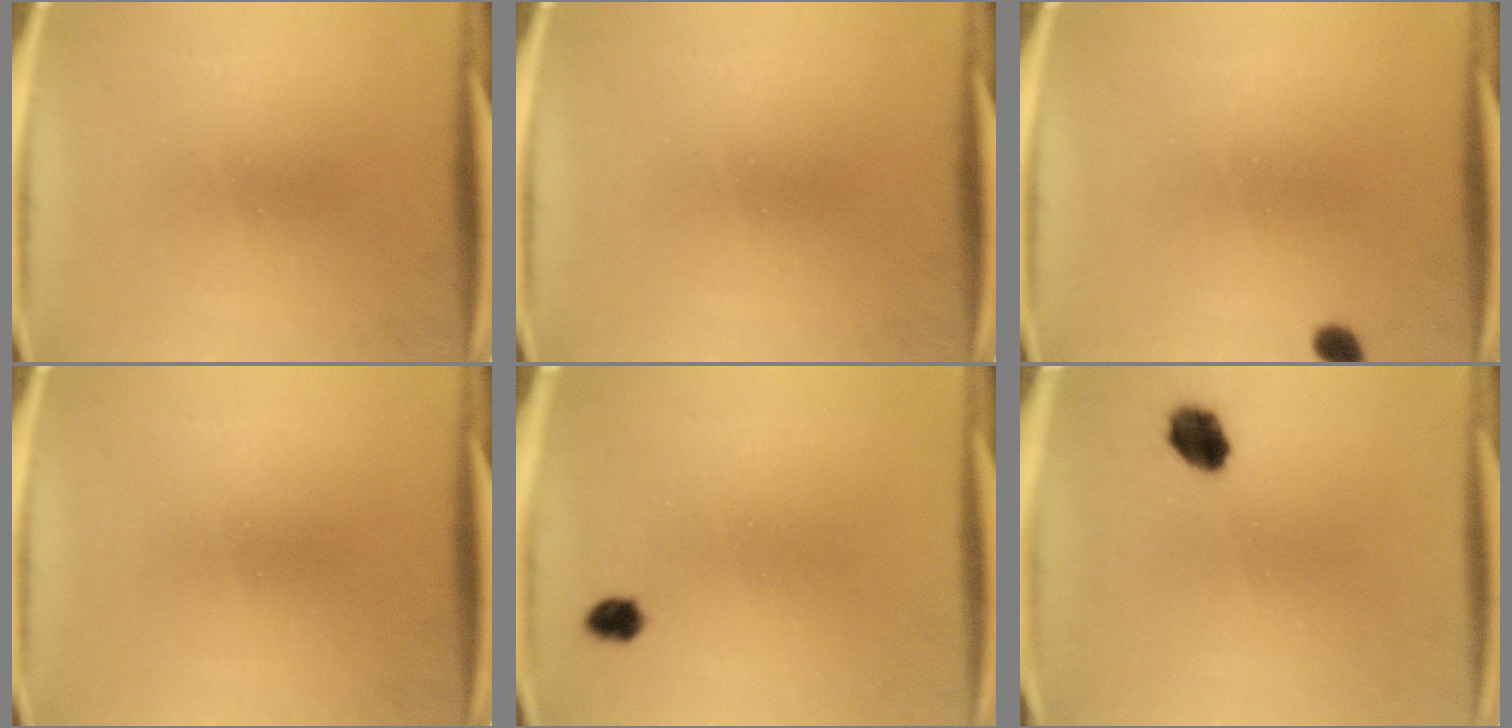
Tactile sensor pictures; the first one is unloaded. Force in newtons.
{"total": 0.0}
{"total": 1.7}
{"total": 0.0}
{"total": 2.1}
{"total": 5.6}